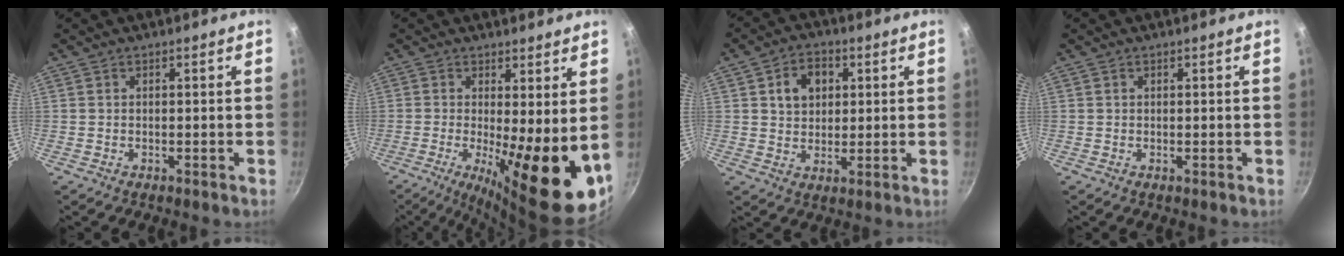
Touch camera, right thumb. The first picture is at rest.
{"total": 15.0, "force": [-1.0, 3.9, 14.4], "torque": [-0.194, -0.022, -0.010]}
{"total": 7.5, "force": [2.3, 5.8, 4.2], "torque": [-0.043, 0.002, 0.035]}
{"total": 0.0}